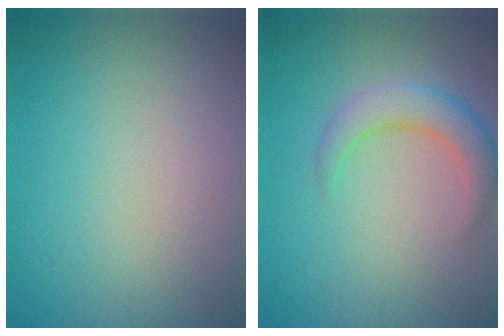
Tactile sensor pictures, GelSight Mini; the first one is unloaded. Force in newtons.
{"total": 3.8, "press": 3.8, "slide": 0.1}